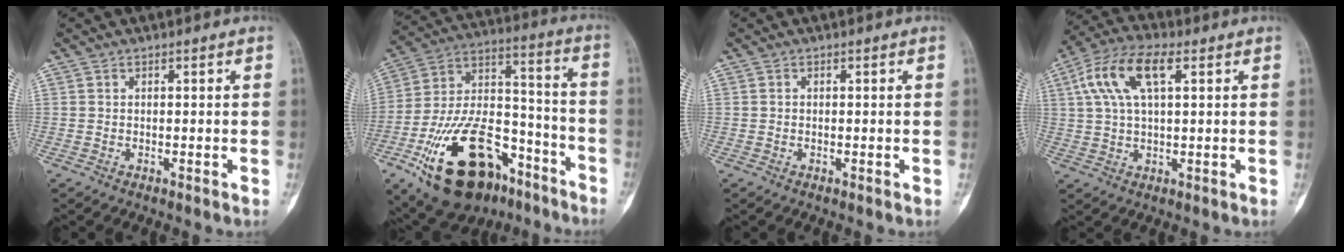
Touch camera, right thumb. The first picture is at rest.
{"total": 27.5, "force": [-14.8, 14.8, 18.0], "torque": [-0.338, 0.073, -0.241]}
{"total": 0.0}
{"total": 11.6, "force": [3.9, 5.1, 9.6], "torque": [-0.199, 0.023, 0.071]}